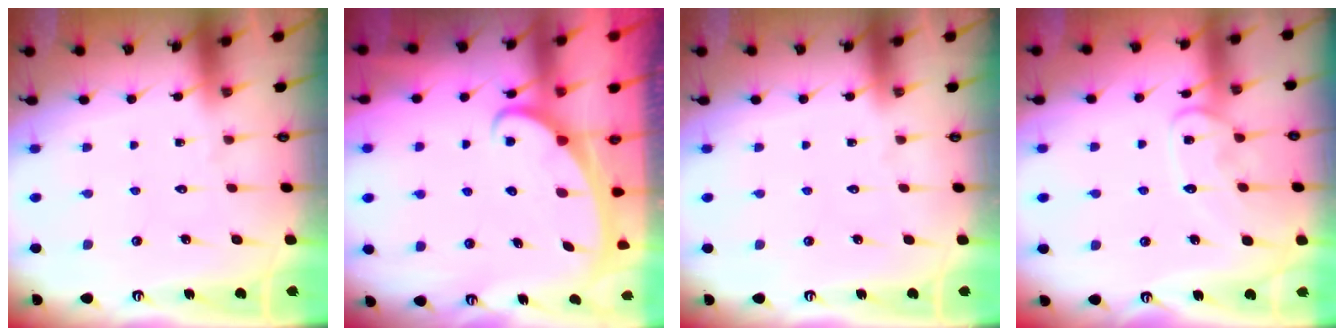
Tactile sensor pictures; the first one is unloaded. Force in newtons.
{"total": 2.7, "press": 2.7, "slide": 0.3}
{"total": 0.0}
{"total": 11.7, "press": 11.6, "slide": 0.9}